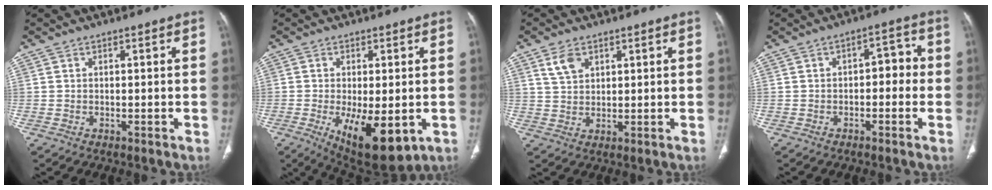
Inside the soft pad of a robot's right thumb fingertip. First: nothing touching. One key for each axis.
{"total": 12.8, "fx": -3.7, "fy": 5.3, "fz": 11.1, "tx": -0.167, "ty": -0.020, "tz": -0.039}
{"total": 4.4, "fx": 2.5, "fy": 2.7, "fz": 2.4, "tx": -0.038, "ty": -0.009, "tz": 0.055}
{"total": 5.1, "fx": -0.7, "fy": 2.9, "fz": 4.1, "tx": -0.031, "ty": 0.027, "tz": -0.017}